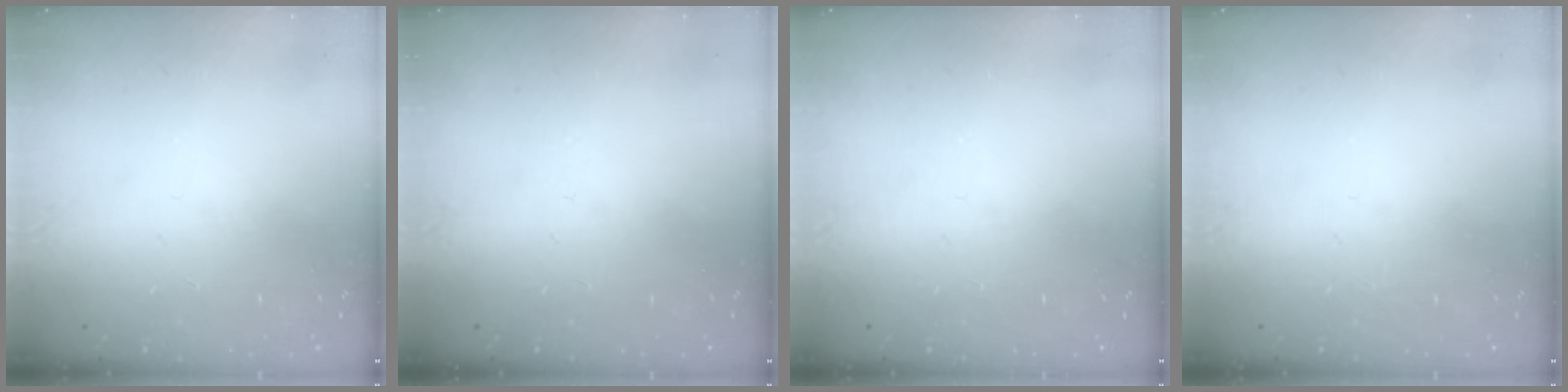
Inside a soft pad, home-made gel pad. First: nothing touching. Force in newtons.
{"total": 0.0}
{"total": 0.0}
{"total": 0.0}